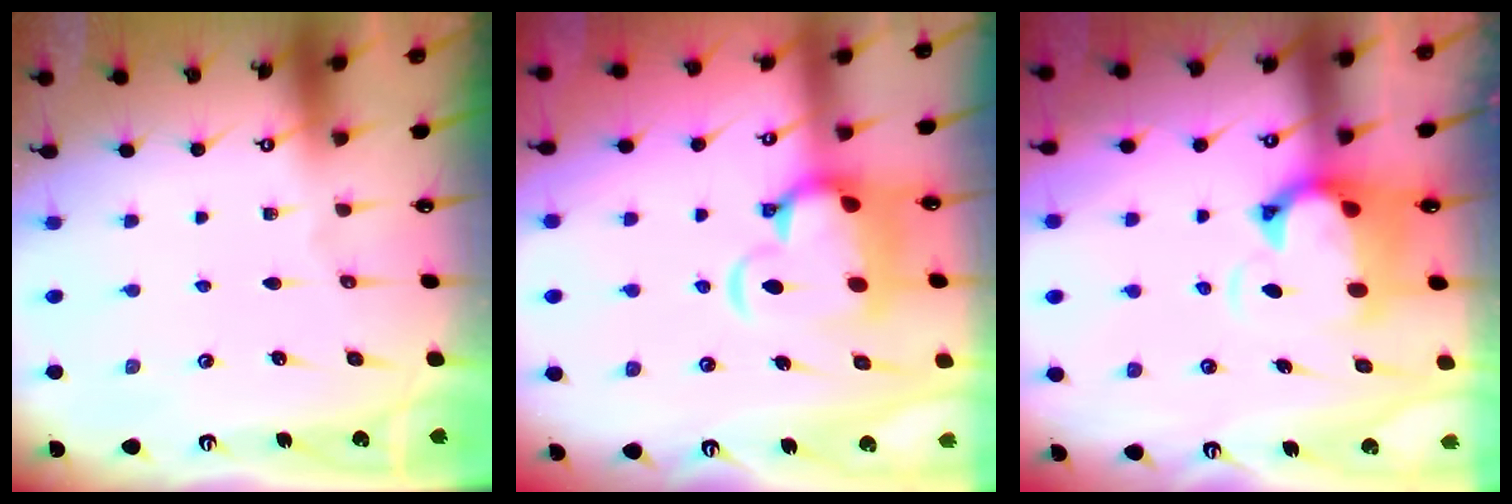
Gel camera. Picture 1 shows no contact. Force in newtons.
{"total": 6.6, "press": 6.4, "slide": 1.8}
{"total": 3.0, "press": 2.7, "slide": 1.3}